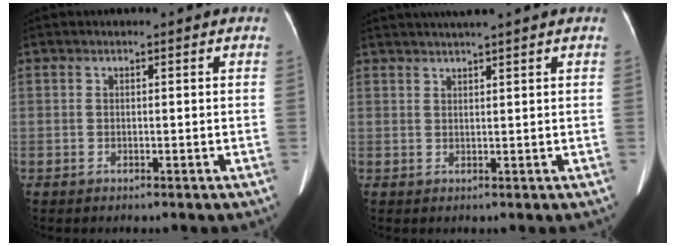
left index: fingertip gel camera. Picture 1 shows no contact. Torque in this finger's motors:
{"motor_torque": [-0.02, -0.12, 0.01, 0.08]}